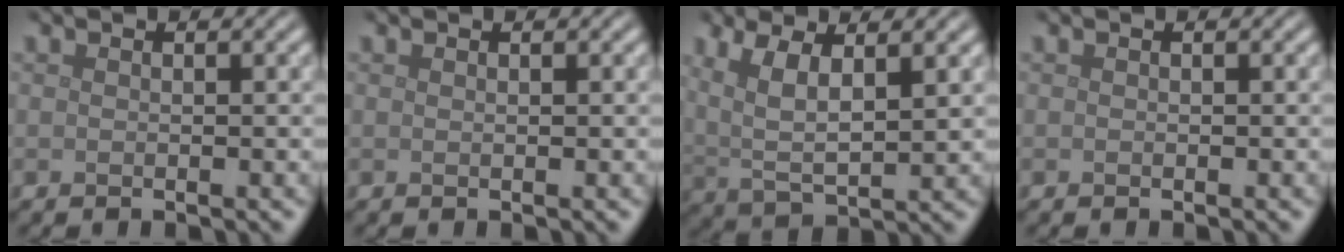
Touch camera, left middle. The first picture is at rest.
{"total": 0.0}
{"total": 5.5, "force": [2.1, 2.1, 4.6], "torque": [-0.102, -0.002, 0.042]}
{"total": 0.0}